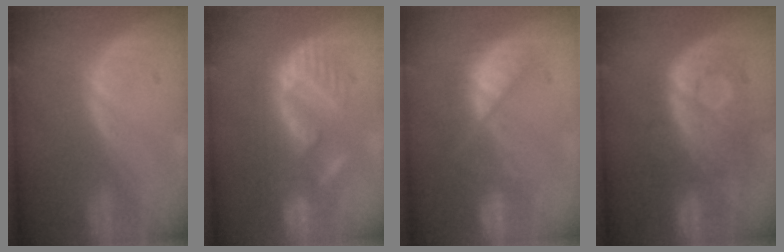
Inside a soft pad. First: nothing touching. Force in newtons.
{"total": 8.7, "press": 8.6, "slide": 1.5}
{"total": 7.5, "press": 7.2, "slide": 1.8}
{"total": 10.1, "press": 9.2, "slide": 4.1}